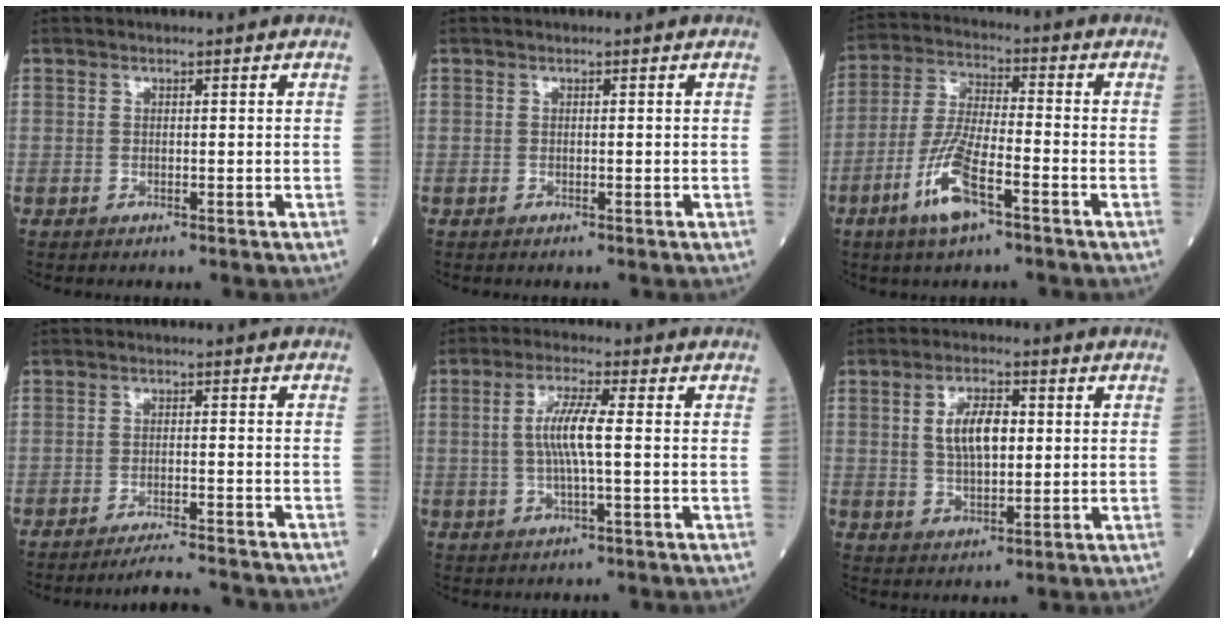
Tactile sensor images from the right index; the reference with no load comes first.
{"total": 0.0}
{"total": 9.8, "force": [-5.1, 2.1, 8.2], "torque": [-0.172, -0.009, -0.097]}
{"total": 7.5, "force": [-7.2, -0.4, 2.1], "torque": [-0.026, -0.010, -0.107]}
{"total": 6.2, "force": [0.2, 0.3, 6.2], "torque": [-0.127, 0.002, 0.002]}
{"total": 6.9, "force": [1.3, 3.0, 6.1], "torque": [-0.119, 0.006, 0.026]}